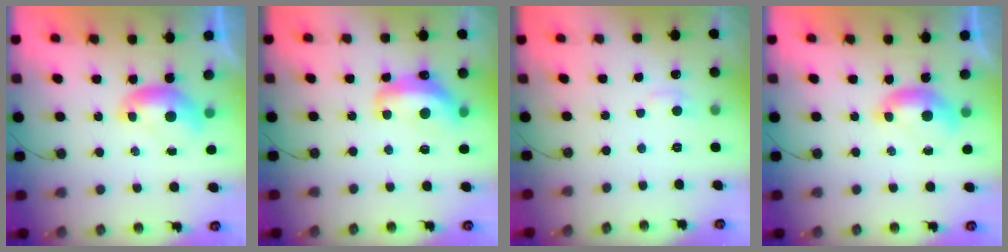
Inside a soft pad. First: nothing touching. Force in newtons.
{"total": 7.1, "press": 7.0, "slide": 0.7}
{"total": 1.2, "press": 1.0, "slide": 0.7}
{"total": 0.6, "press": 0.1, "slide": 0.6}